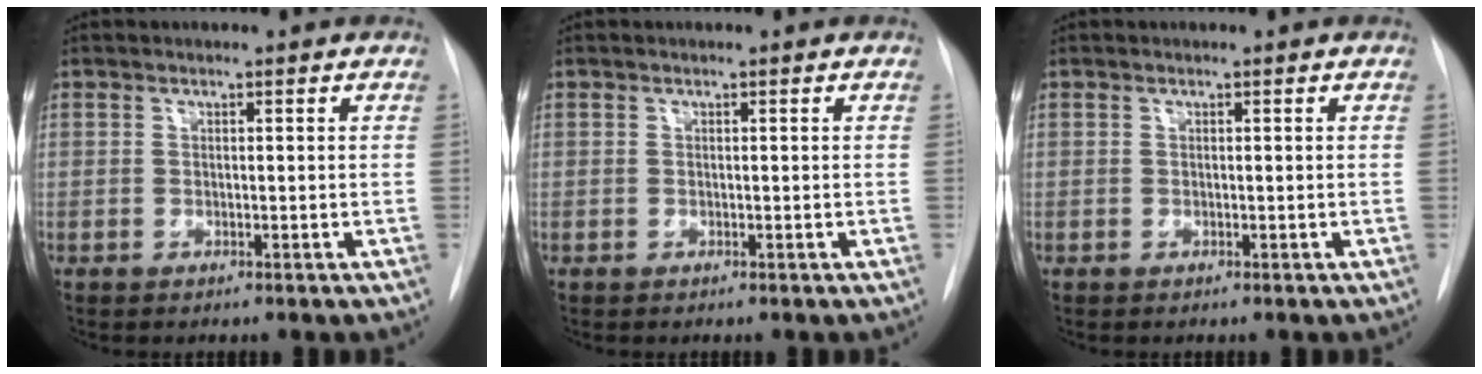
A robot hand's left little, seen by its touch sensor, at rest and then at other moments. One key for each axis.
{"total": 0.0}
{"total": 0.0}